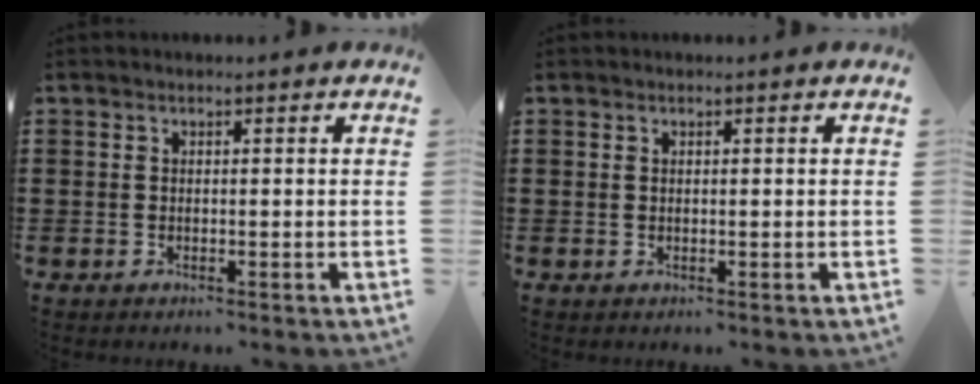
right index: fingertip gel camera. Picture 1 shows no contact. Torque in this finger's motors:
{"motor_torque": [0.35, 1.79, -0.02, 0.01]}